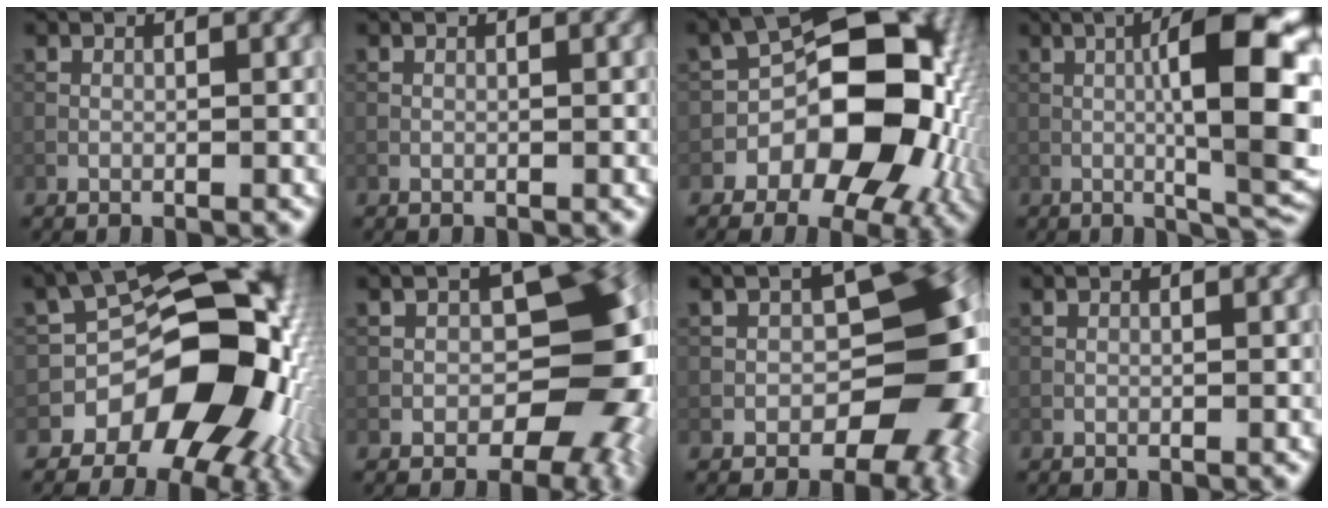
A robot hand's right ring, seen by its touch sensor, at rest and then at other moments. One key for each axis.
{"total": 0.0}
{"total": 12.0, "fx": -2.9, "fy": 7.9, "fz": 8.5, "tx": -0.099, "ty": 0.004, "tz": -0.052}
{"total": 12.3, "fx": -1.6, "fy": 2.9, "fz": 11.8, "tx": -0.148, "ty": 0.005, "tz": -0.018}
{"total": 12.5, "fx": -4.5, "fy": 8.5, "fz": 8.1, "tx": -0.091, "ty": -0.001, "tz": -0.078}
{"total": 10.0, "fx": -2.9, "fy": 7.5, "fz": 5.9, "tx": 0.005, "ty": 0.027, "tz": -0.069}
{"total": 11.0, "fx": -4.1, "fy": 8.1, "fz": 6.1, "tx": -0.007, "ty": 0.029, "tz": -0.081}
{"total": 0.0}